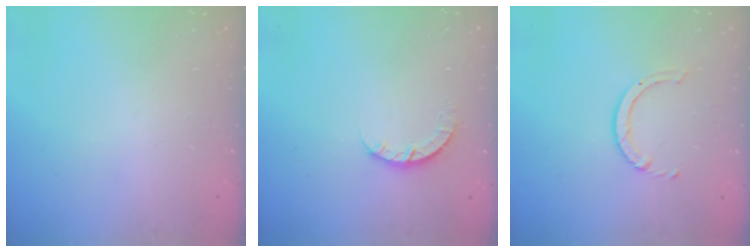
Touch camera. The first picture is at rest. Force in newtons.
{"total": 3.4, "press": 3.4, "slide": 0.4}
{"total": 2.5, "press": 2.4, "slide": 0.3}